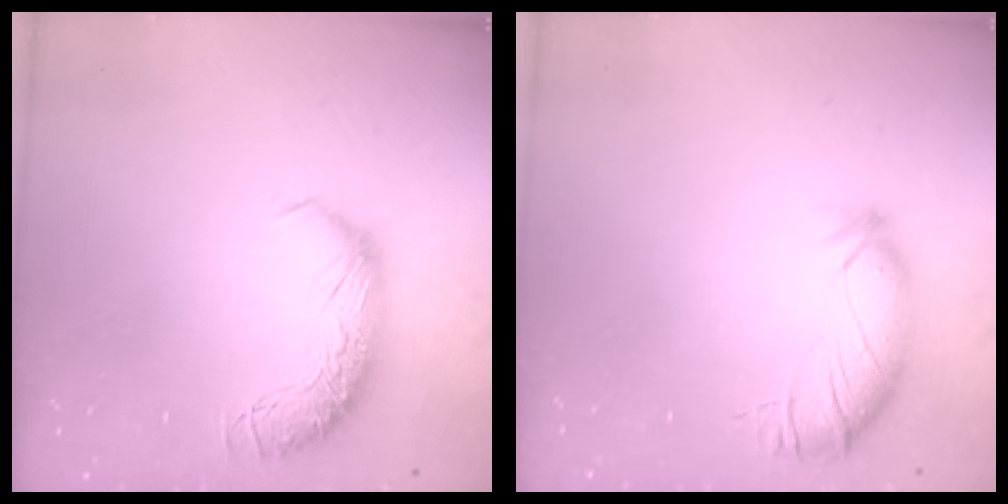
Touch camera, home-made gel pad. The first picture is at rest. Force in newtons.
{"total": 3.2, "press": 2.5, "slide": 1.9}